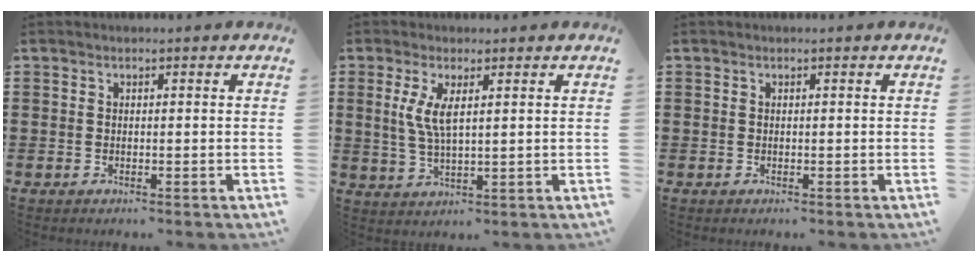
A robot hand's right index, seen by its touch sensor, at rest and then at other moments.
{"total": 4.9, "force": [1.5, 1.5, 4.4], "torque": [-0.101, 0.000, 0.023]}
{"total": 0.0}